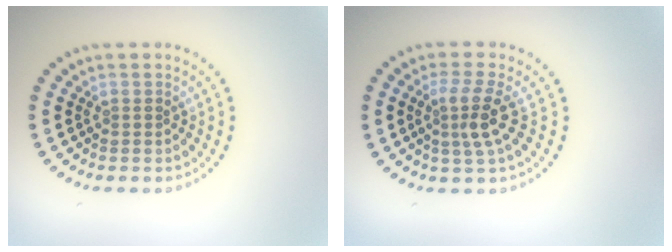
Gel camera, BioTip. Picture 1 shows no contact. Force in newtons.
{"total": 2.9, "press": 2.4, "slide": 1.6}